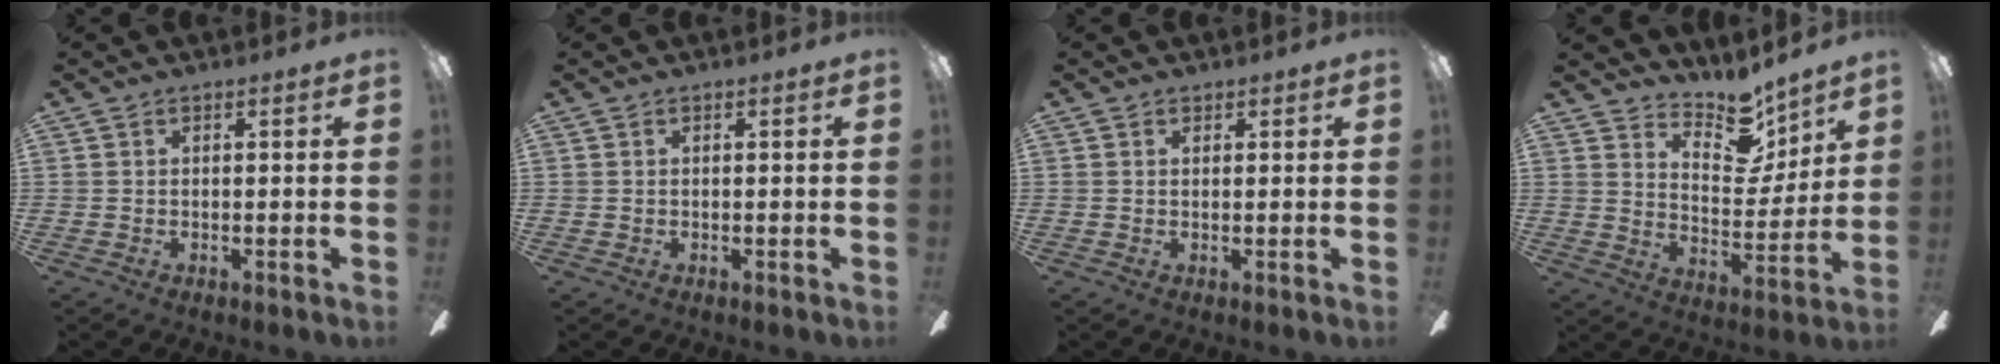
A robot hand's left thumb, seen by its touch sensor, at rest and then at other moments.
{"total": 0.0}
{"total": 0.7, "force": [0.6, 0.4, 0.1], "torque": [0.004, -0.003, 0.011]}
{"total": 11.0, "force": [8.9, 4.7, 4.2], "torque": [-0.063, -0.073, 0.164]}